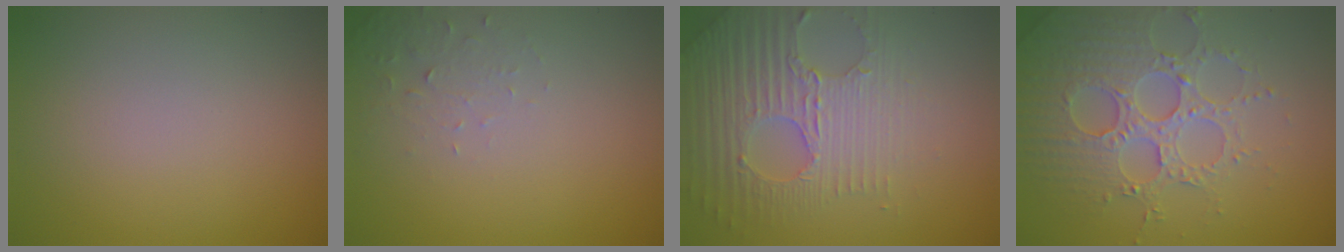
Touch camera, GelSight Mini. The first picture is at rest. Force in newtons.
{"total": 1.6, "press": 1.6, "slide": 0.4}
{"total": 4.8, "press": 4.3, "slide": 2.2}
{"total": 4.9, "press": 4.7, "slide": 1.4}